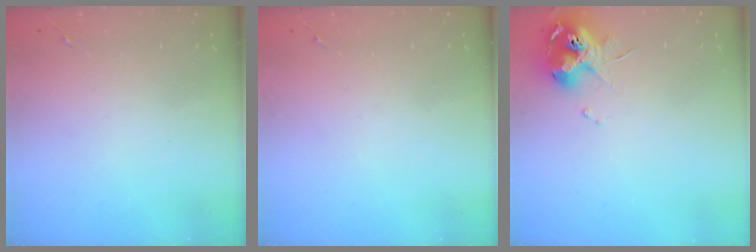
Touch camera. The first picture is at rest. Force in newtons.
{"total": 0.0}
{"total": 11.0, "press": 10.9, "slide": 1.3}